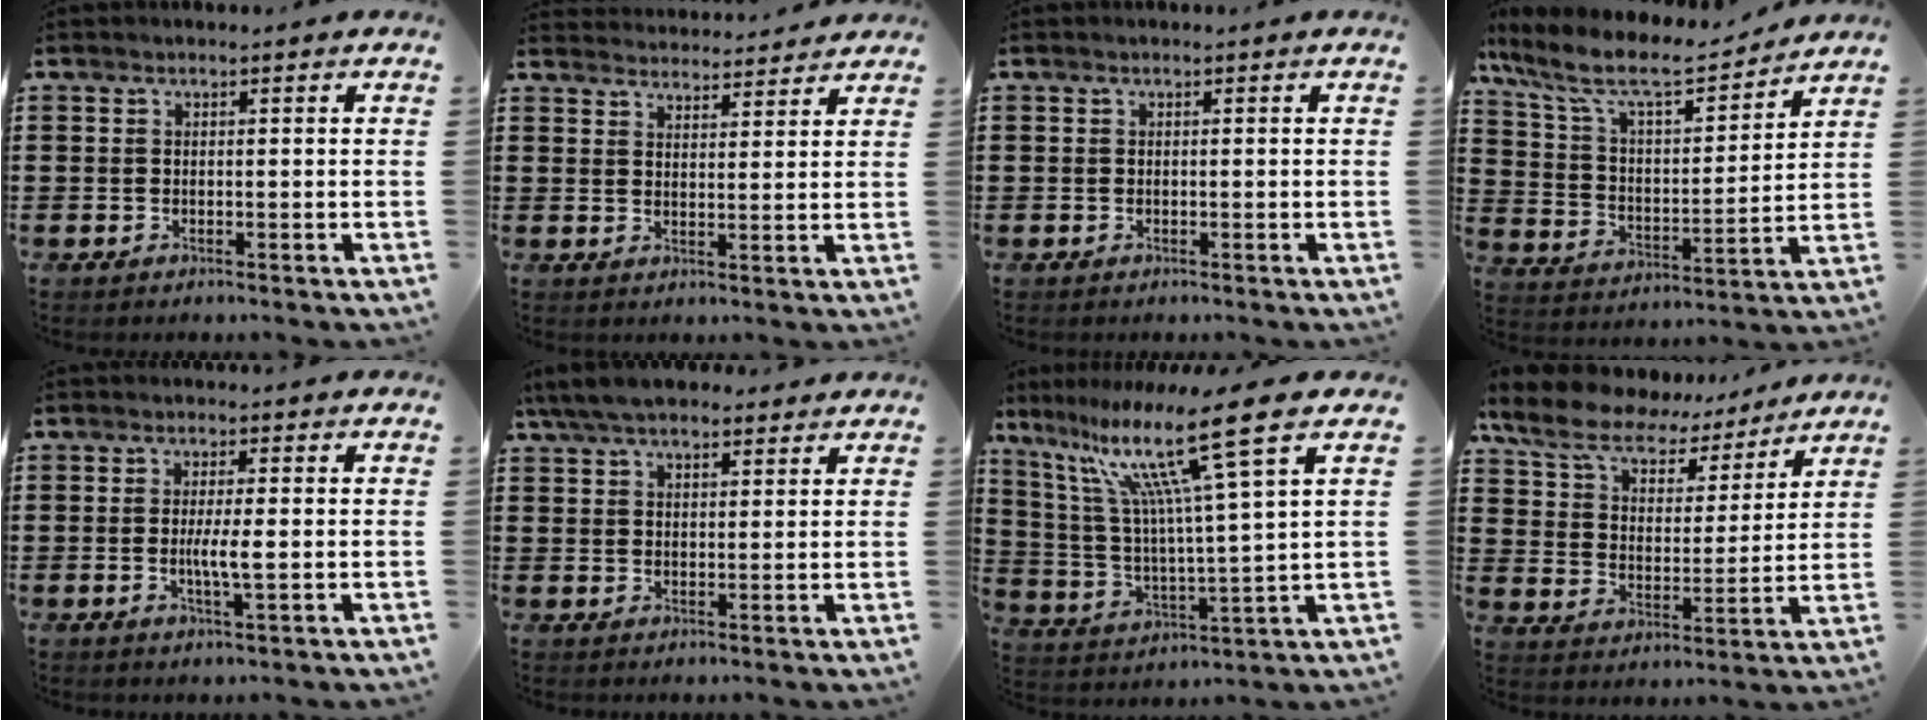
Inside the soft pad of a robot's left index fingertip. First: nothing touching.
{"total": 3.6, "force": [3.6, 0.2, 0.0], "torque": [-0.013, -0.017, 0.065]}
{"total": 0.0}
{"total": 9.6, "force": [7.9, 2.1, 5.1], "torque": [-0.131, -0.042, 0.132]}
{"total": 3.7, "force": [-0.1, 0.3, 3.7], "torque": [-0.072, -0.007, -0.006]}
{"total": 6.3, "force": [5.2, 2.0, 2.9], "torque": [-0.072, -0.002, 0.098]}
{"total": 15.4, "force": [9.7, 0.7, 11.9], "torque": [-0.247, -0.046, 0.149]}
{"total": 9.1, "force": [8.0, 2.8, 3.4], "torque": [-0.103, -0.037, 0.142]}